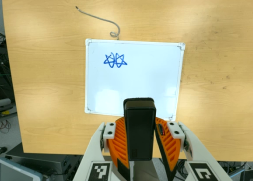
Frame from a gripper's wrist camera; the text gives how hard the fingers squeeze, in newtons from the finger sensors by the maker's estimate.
{"total": 6.4, "left": 5.5, "right": 7.3}